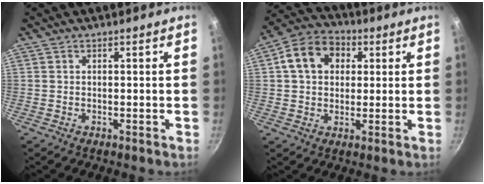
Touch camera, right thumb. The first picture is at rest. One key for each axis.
{"total": 10.9, "fx": 2.7, "fy": 8.5, "fz": 6.3, "tx": -0.079, "ty": 0.018, "tz": 0.029}